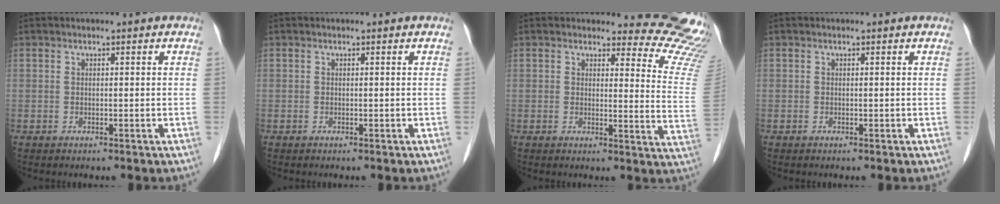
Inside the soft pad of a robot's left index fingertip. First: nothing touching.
{"total": 0.0}
{"total": 13.5, "force": [13.5, 1.4, 0.3], "torque": [0.033, -0.136, 0.107]}
{"total": 0.0}